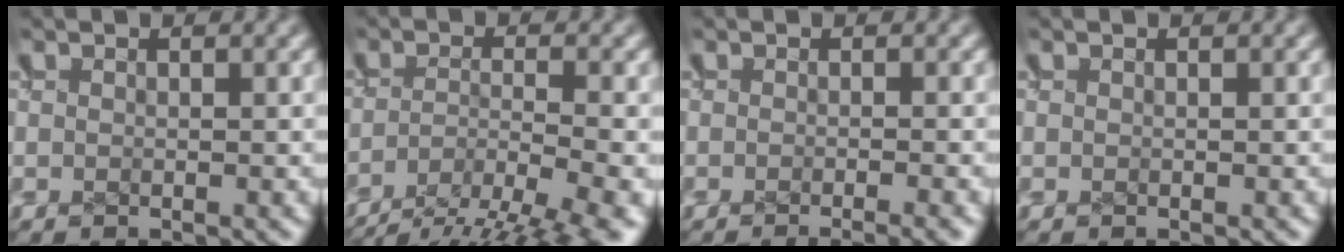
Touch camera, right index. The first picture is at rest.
{"total": 7.6, "force": [-5.2, 3.4, 4.3], "torque": [-0.054, -0.025, -0.072]}
{"total": 2.8, "force": [-2.4, 0.9, 1.2], "torque": [-0.002, 0.002, -0.038]}
{"total": 0.0}